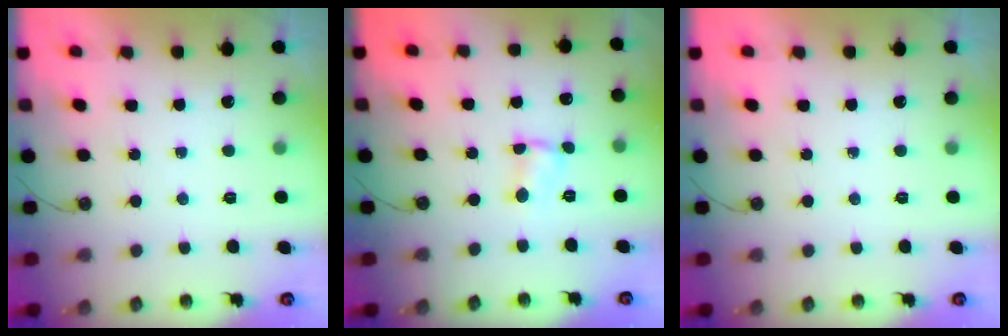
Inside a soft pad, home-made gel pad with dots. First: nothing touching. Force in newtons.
{"total": 1.5, "press": 1.4, "slide": 0.2}
{"total": 0.0}